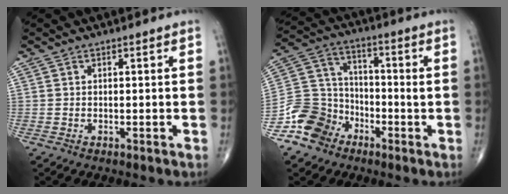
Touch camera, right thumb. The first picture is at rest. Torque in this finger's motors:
{"motor_torque": [2.68, 2.32, 0.11, -0.22, 0.05]}